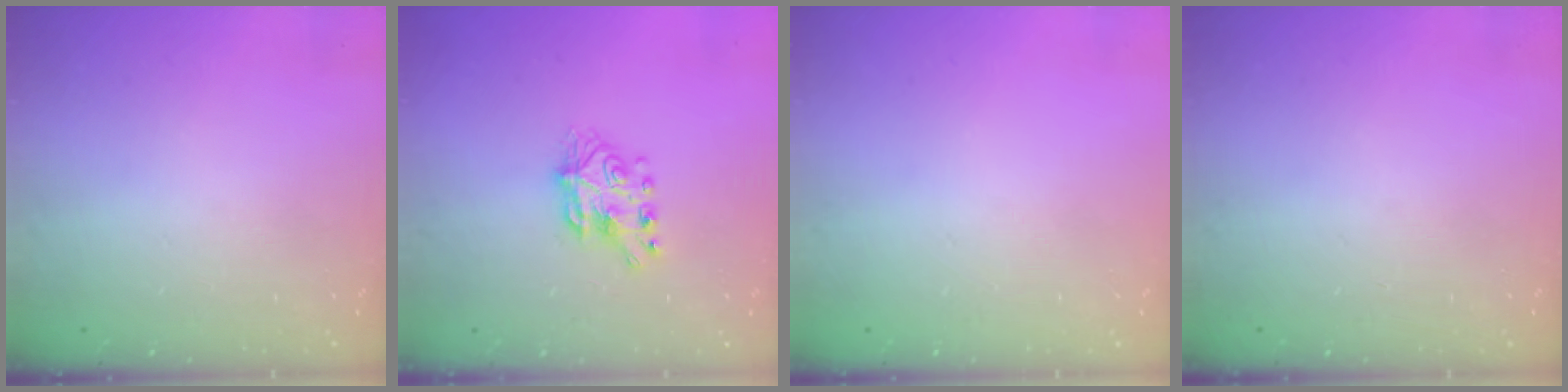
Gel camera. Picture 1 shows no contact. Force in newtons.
{"total": 6.9, "press": 6.9, "slide": 0.5}
{"total": 0.0}
{"total": 0.0}